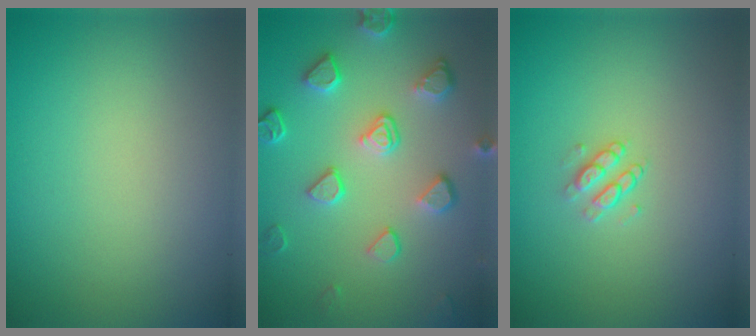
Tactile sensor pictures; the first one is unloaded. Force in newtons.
{"total": 4.1, "press": 3.8, "slide": 1.4}
{"total": 1.4, "press": 1.0, "slide": 1.0}